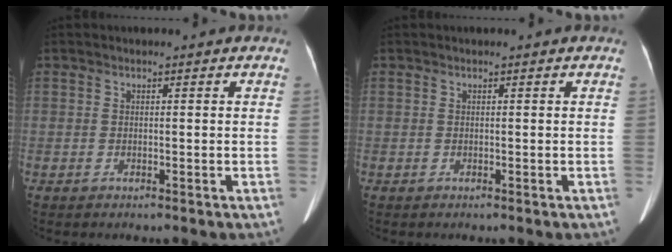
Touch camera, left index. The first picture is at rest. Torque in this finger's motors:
{"motor_torque": [-0.06, -0.02, -0.01, 0.00]}